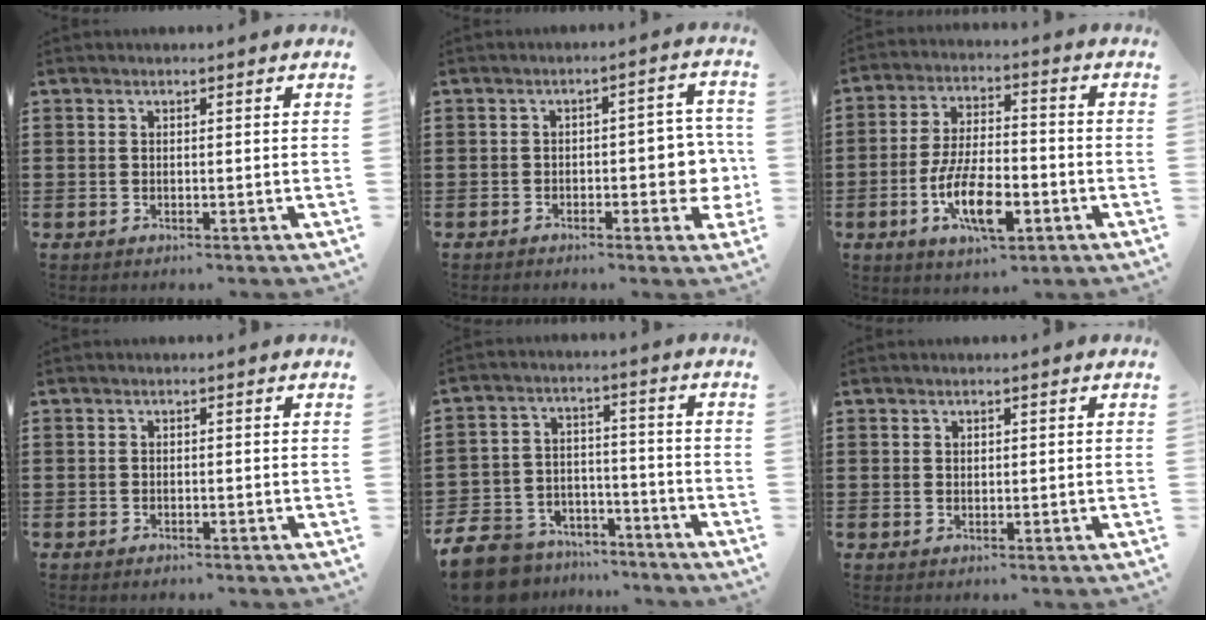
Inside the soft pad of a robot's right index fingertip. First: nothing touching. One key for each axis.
{"total": 5.2, "fx": -1.7, "fy": 2.4, "fz": 4.2, "tx": -0.057, "ty": 0.001, "tz": -0.034}
{"total": 10.5, "fx": -4.0, "fy": 4.2, "fz": 8.7, "tx": -0.185, "ty": -0.006, "tz": -0.072}
{"total": 0.6, "fx": -0.6, "fy": 0.2, "fz": 0.1, "tx": -0.004, "ty": -0.001, "tz": -0.012}
{"total": 9.9, "fx": -8.9, "fy": 3.6, "fz": 2.2, "tx": -0.069, "ty": 0.028, "tz": -0.178}
{"total": 0.7, "fx": 0.4, "fy": 0.5, "fz": 0.2, "tx": -0.004, "ty": 0.001, "tz": 0.009}